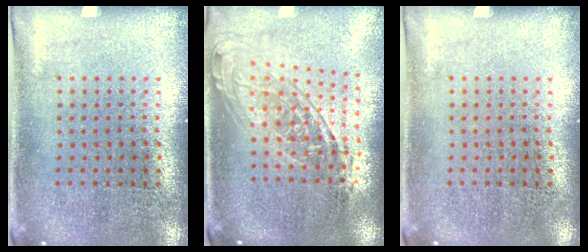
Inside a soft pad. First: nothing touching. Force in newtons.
{"total": 1.5, "press": 1.3, "slide": 0.9}
{"total": 0.0}